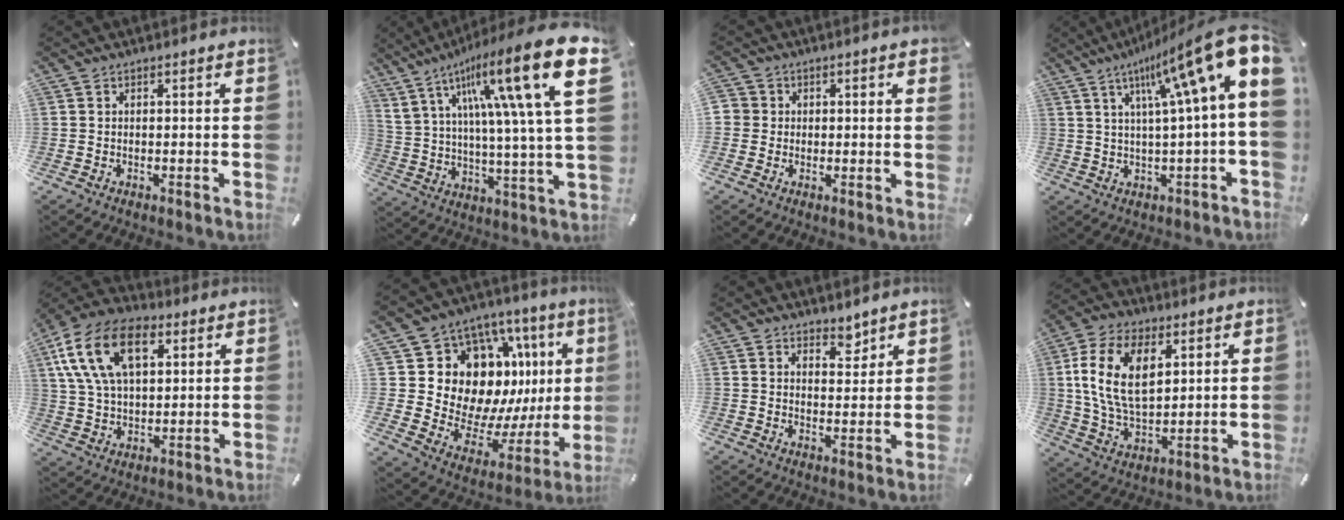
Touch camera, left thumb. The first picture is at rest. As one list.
[{"total": 25.1, "force": [10.7, 5.7, 21.9], "torque": [-0.355, -0.056, 0.161]}, {"total": 2.4, "force": [0.6, 2.2, 0.7], "torque": [-0.010, 0.002, 0.008]}, {"total": 18.2, "force": [8.5, 2.8, 15.9], "torque": [-0.249, -0.061, 0.126]}, {"total": 16.9, "force": [7.0, 10.3, 11.5], "torque": [-0.244, -0.003, 0.125]}, {"total": 18.1, "force": [7.8, 13.3, 9.5], "torque": [-0.129, -0.088, 0.173]}, {"total": 4.4, "force": [3.8, 2.1, 0.4], "torque": [0.012, -0.027, 0.065]}, {"total": 15.0, "force": [5.0, 8.9, 11.0], "torque": [-0.243, -0.004, 0.086]}]